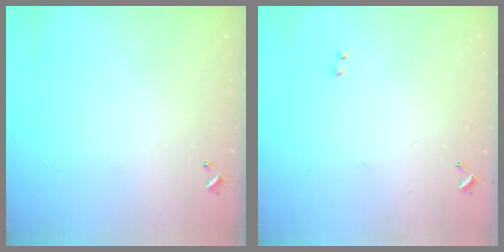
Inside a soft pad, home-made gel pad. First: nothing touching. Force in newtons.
{"total": 2.3, "press": 2.2, "slide": 0.8}